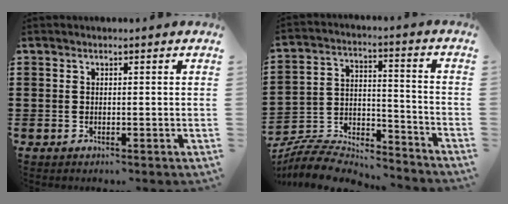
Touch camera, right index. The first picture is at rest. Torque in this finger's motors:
{"motor_torque": [-0.02, 1.01, 0.40, 0.07]}